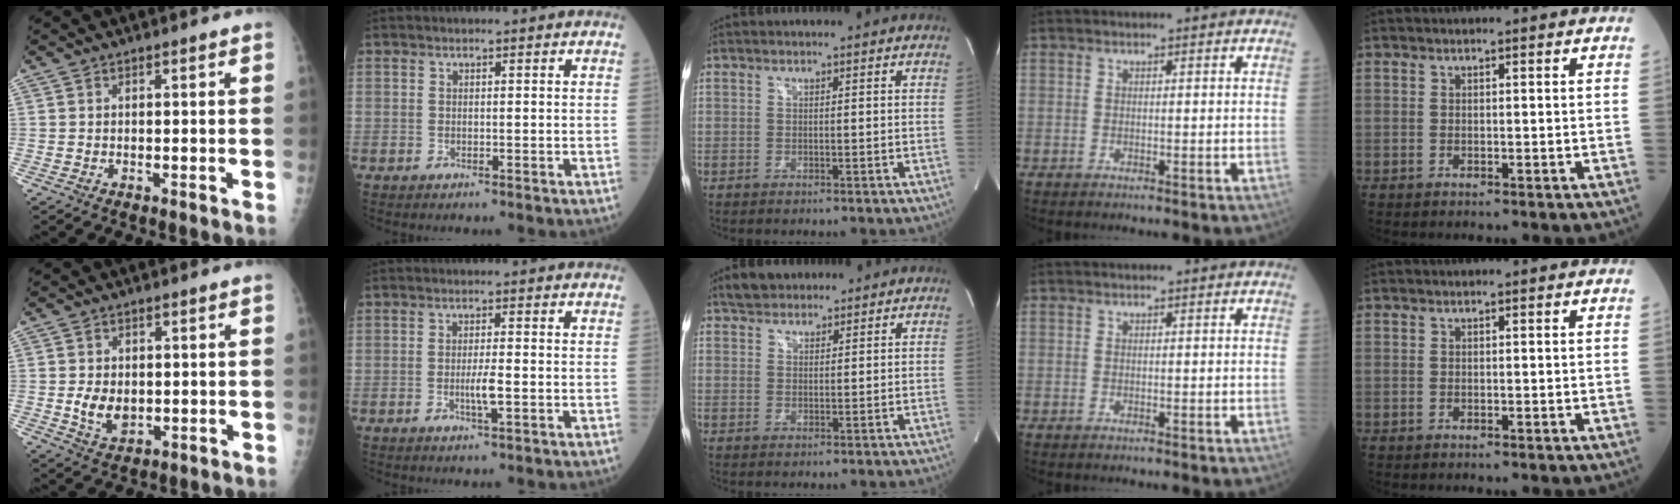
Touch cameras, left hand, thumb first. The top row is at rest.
{"thumb": {"total": 5.3, "force": [-0.3, 3.8, 3.7], "torque": [-0.051, -0.010, 0.002]}, "index": {"total": 2.6, "force": [-0.8, 0.0, 2.5], "torque": [-0.047, -0.007, -0.016]}, "middle": {"total": 4.2, "force": [3.4, 2.1, 1.2], "torque": [-0.023, 0.018, 0.060]}}